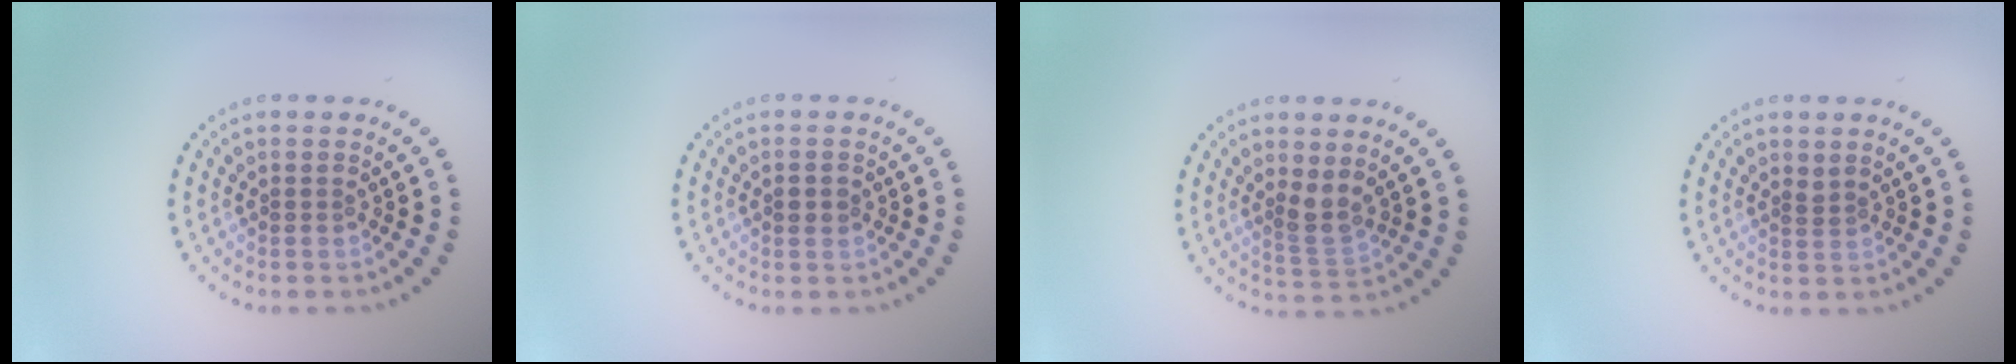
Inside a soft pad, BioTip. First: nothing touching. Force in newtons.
{"total": 1.3, "press": 1.3, "slide": 0.0}
{"total": 2.2, "press": 1.8, "slide": 1.4}
{"total": 0.6, "press": 0.3, "slide": 0.5}